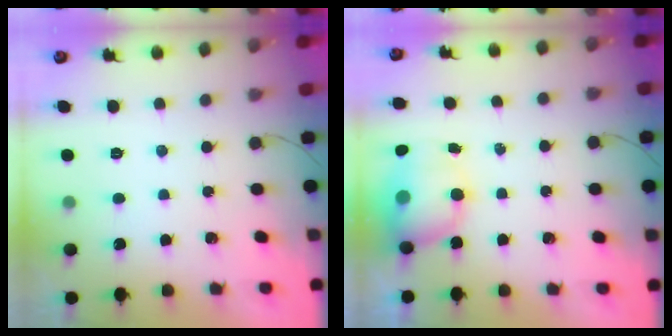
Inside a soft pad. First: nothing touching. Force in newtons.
{"total": 12.7, "press": 10.7, "slide": 6.9}